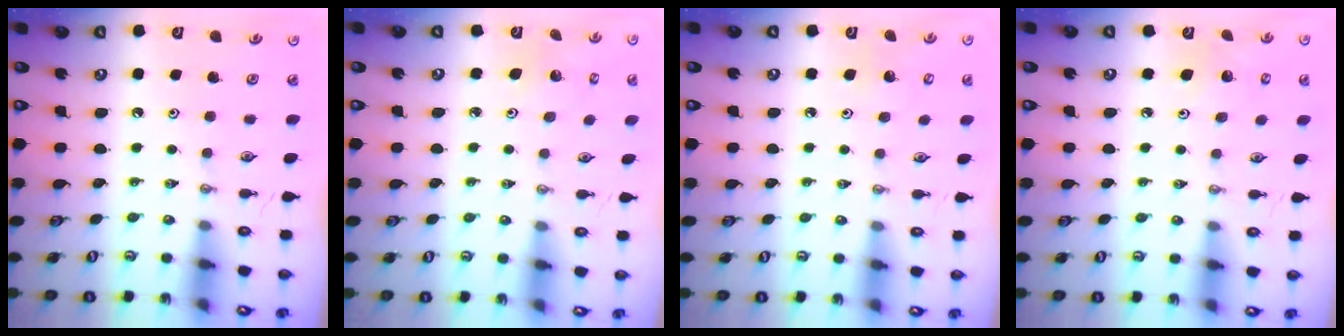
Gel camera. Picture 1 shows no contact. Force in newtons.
{"total": 2.6, "press": 2.6, "slide": 0.2}
{"total": 5.0, "press": 4.9, "slide": 0.4}
{"total": 5.5, "press": 5.2, "slide": 1.5}